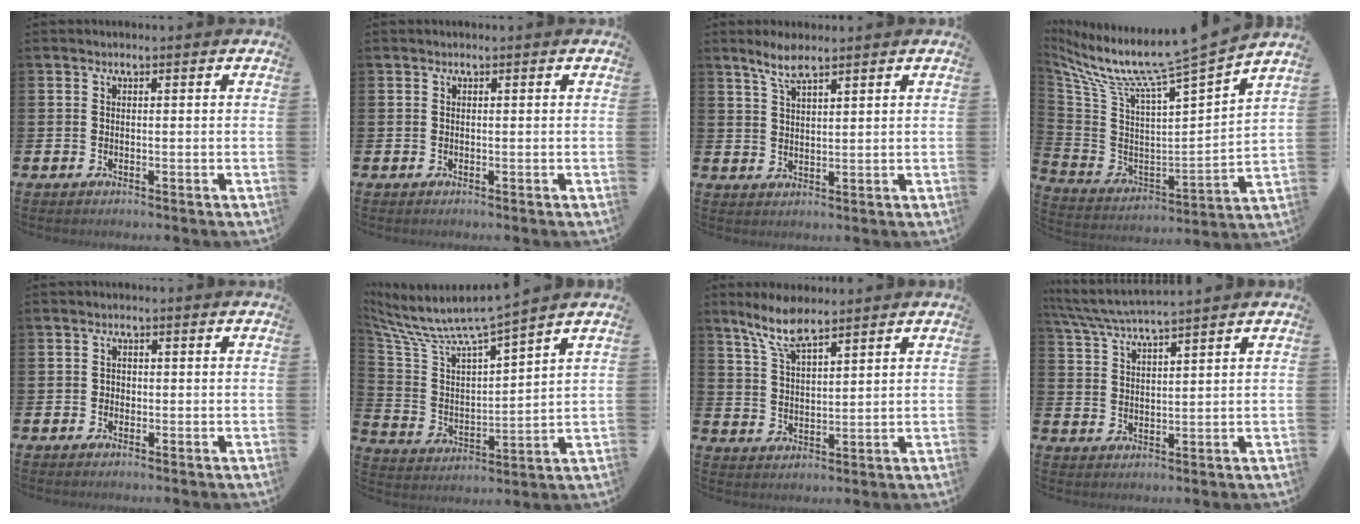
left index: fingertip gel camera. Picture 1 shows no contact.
{"total": 0.0}
{"total": 4.8, "force": [3.8, 1.1, 2.6], "torque": [-0.051, -0.008, 0.065]}
{"total": 10.2, "force": [8.7, -0.3, 5.2], "torque": [-0.137, -0.074, 0.137]}
{"total": 0.9, "force": [-0.2, 0.9, 0.2], "torque": [0.003, 0.003, -0.008]}
{"total": 7.7, "force": [7.0, 0.9, 3.0], "torque": [-0.096, -0.052, 0.113]}
{"total": 7.2, "force": [6.0, 1.7, 3.7], "torque": [-0.080, -0.016, 0.107]}
{"total": 5.0, "force": [4.8, -0.2, 1.4], "torque": [-0.046, -0.023, 0.085]}